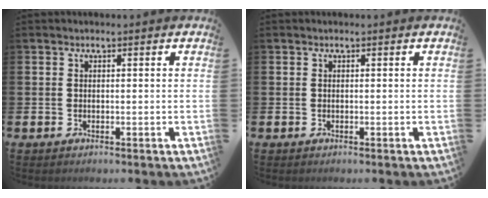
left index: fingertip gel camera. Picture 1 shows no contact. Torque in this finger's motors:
{"motor_torque": [-0.01, 0.01, 0.02, 0.00]}